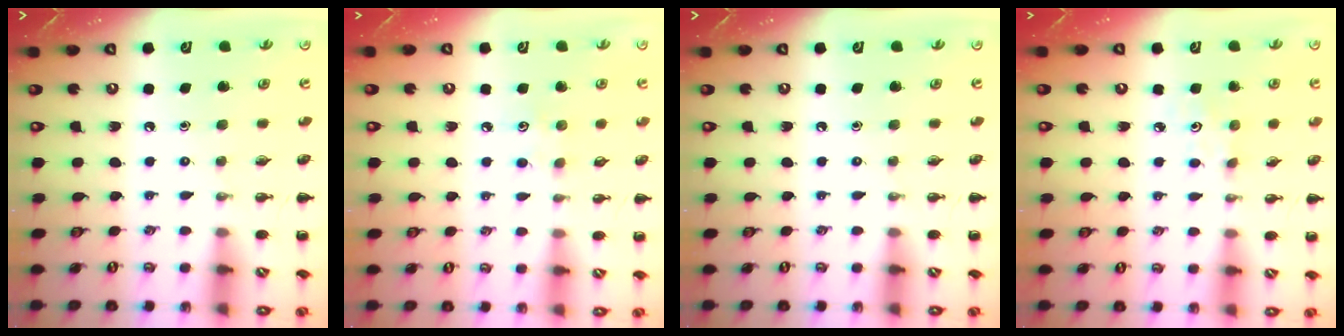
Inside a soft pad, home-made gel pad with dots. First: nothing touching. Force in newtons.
{"total": 4.3, "press": 4.2, "slide": 1.0}
{"total": 0.0}
{"total": 2.6, "press": 2.5, "slide": 0.7}